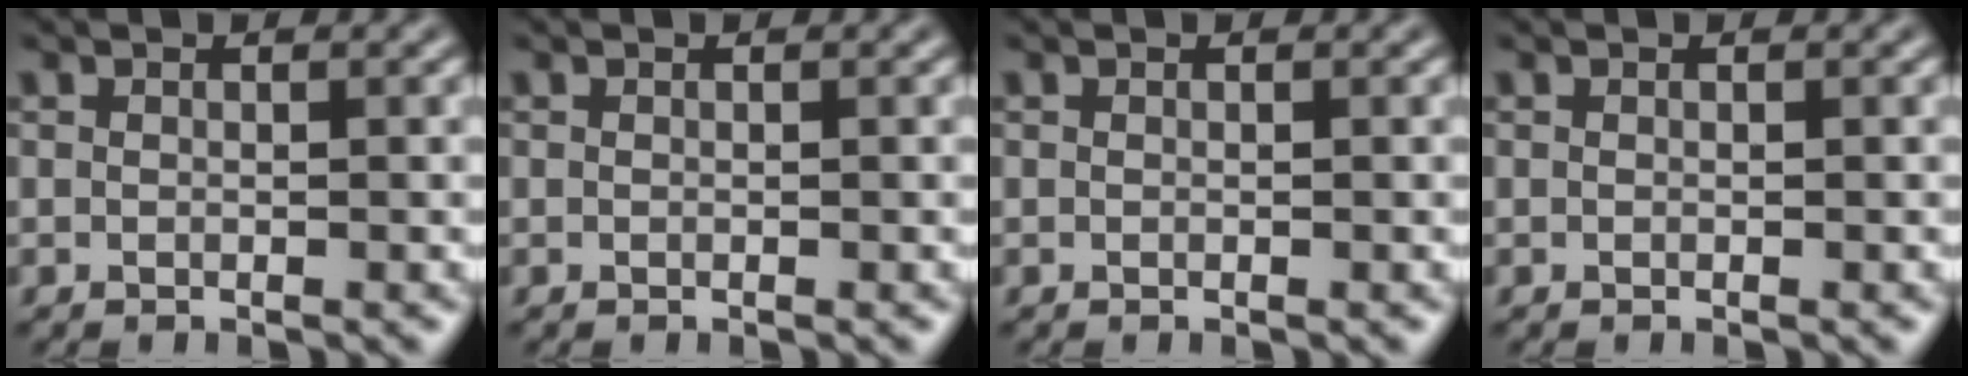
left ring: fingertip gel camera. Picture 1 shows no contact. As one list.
[{"total": 0.0}, {"total": 0.0}, {"total": 0.0}]